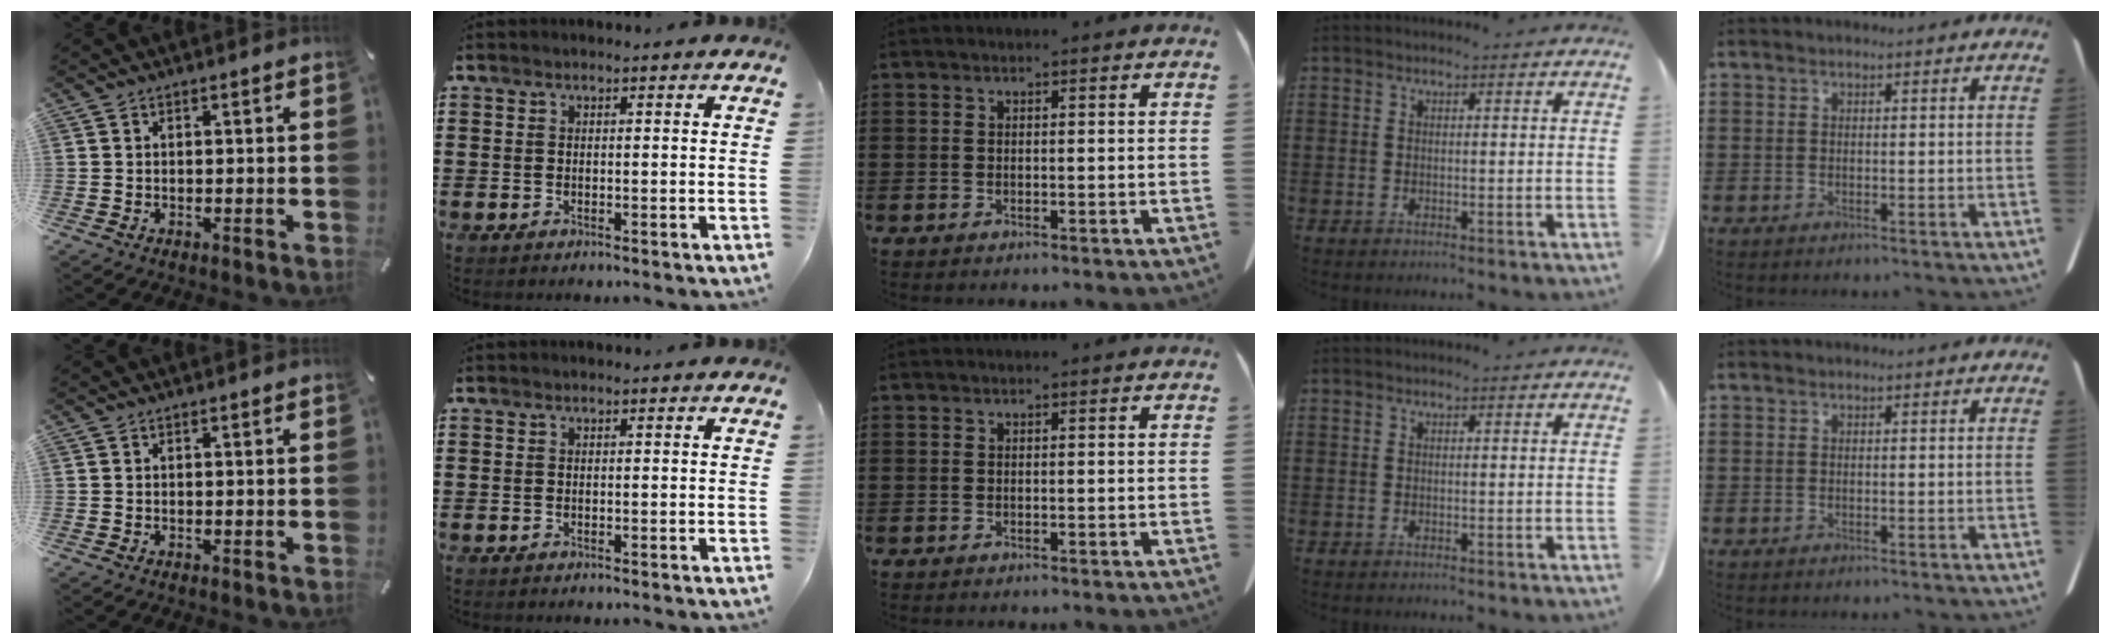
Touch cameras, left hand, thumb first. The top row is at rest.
{}